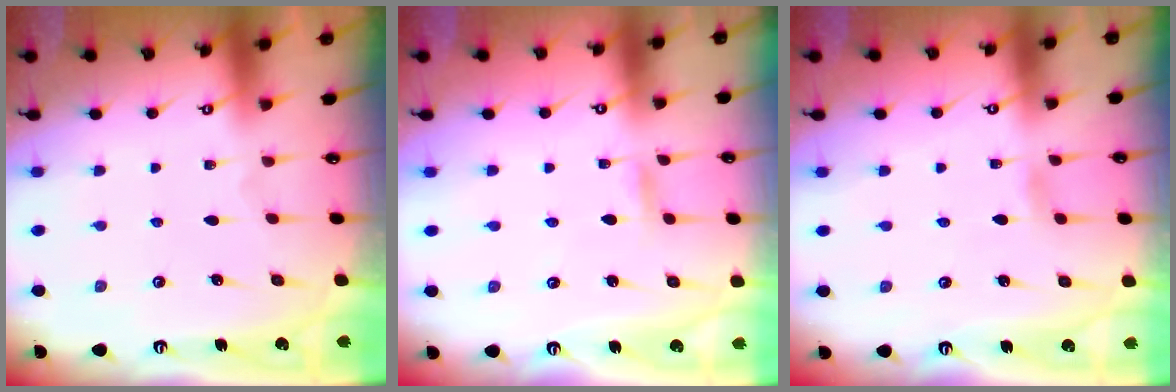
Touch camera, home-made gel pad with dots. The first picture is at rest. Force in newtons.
{"total": 3.4, "press": 3.3, "slide": 0.3}
{"total": 2.5, "press": 2.4, "slide": 0.3}